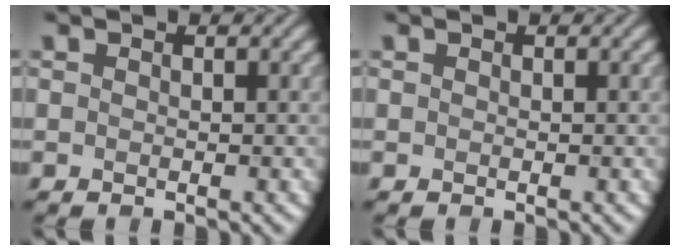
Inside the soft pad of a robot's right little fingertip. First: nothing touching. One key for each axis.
{"total": 0.0}